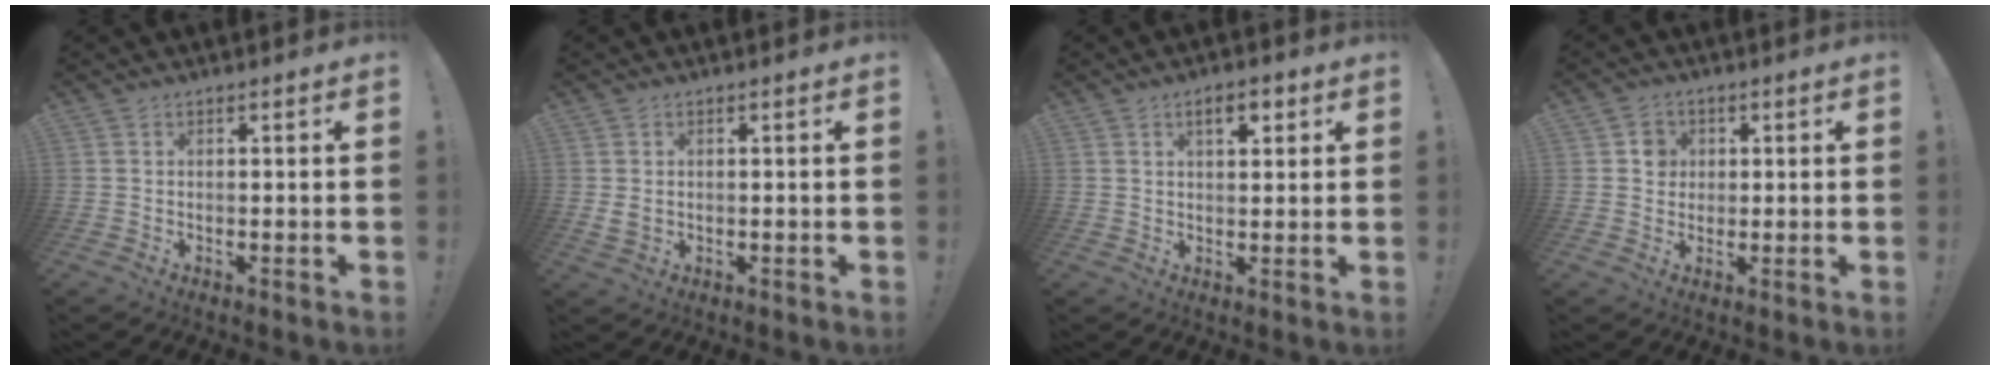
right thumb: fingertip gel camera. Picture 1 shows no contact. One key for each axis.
{"total": 2.2, "fx": 0.7, "fy": 1.8, "fz": 1.2, "tx": -0.022, "ty": 0.005, "tz": 0.014}
{"total": 4.8, "fx": 2.4, "fy": 2.1, "fz": 3.6, "tx": -0.040, "ty": -0.007, "tz": 0.034}
{"total": 4.6, "fx": 1.0, "fy": 4.2, "fz": 1.4, "tx": -0.008, "ty": 0.001, "tz": 0.015}